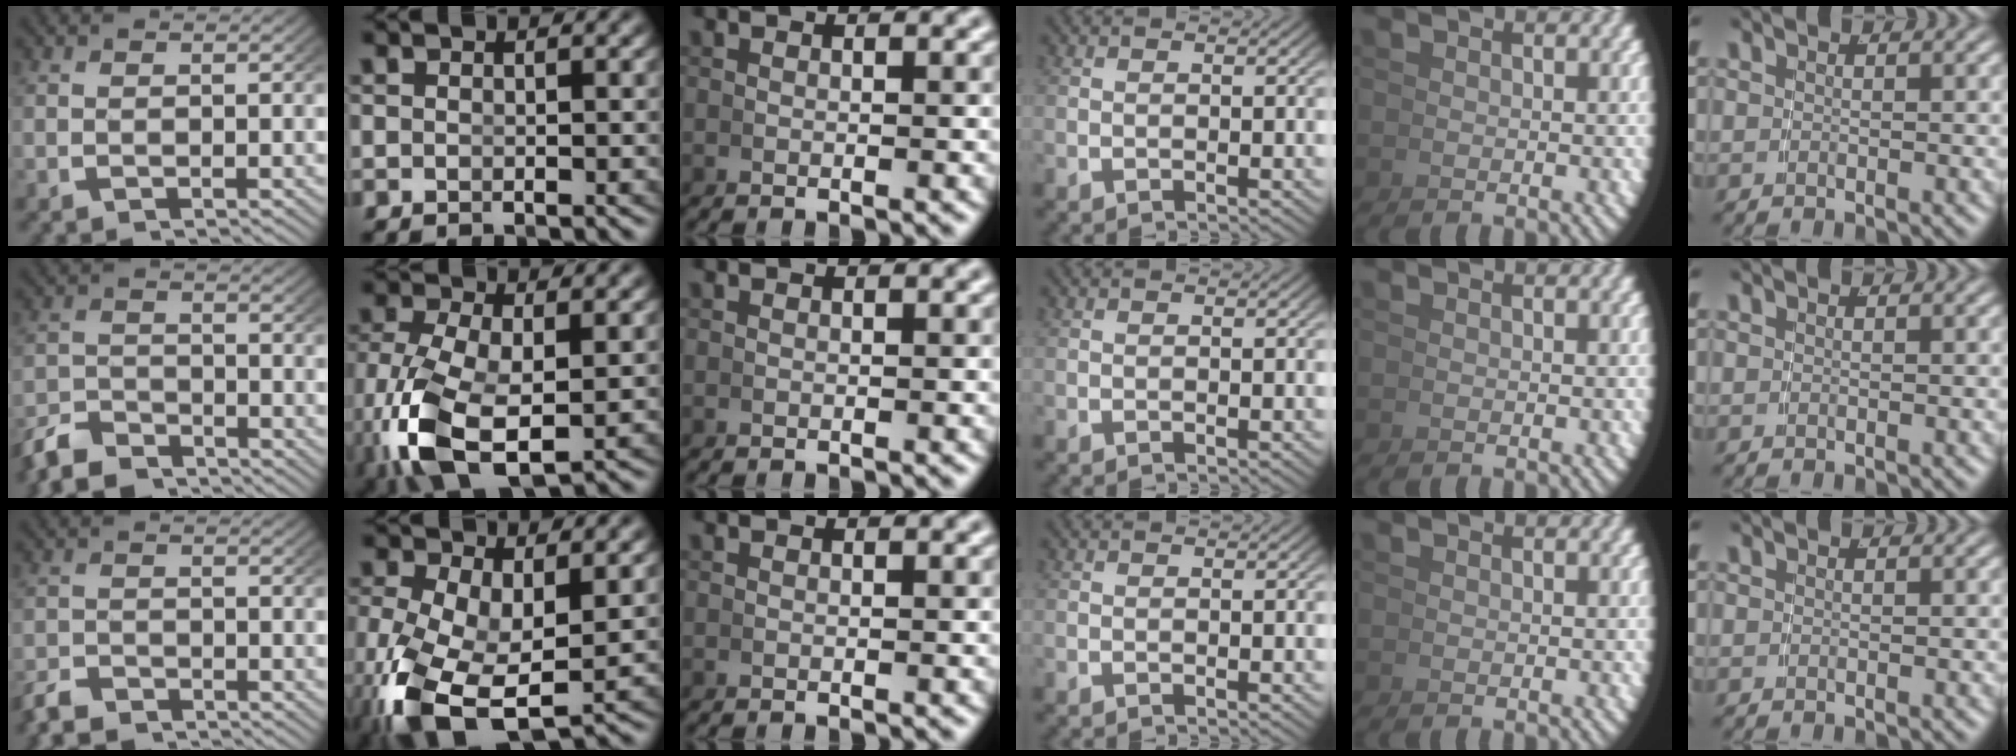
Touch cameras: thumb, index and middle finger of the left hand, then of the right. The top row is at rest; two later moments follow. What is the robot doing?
{"motion": "grasp_and_lifting", "object": "coin"}